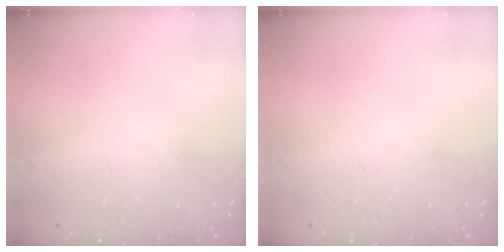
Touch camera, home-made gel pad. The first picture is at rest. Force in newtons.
{"total": 0.0}